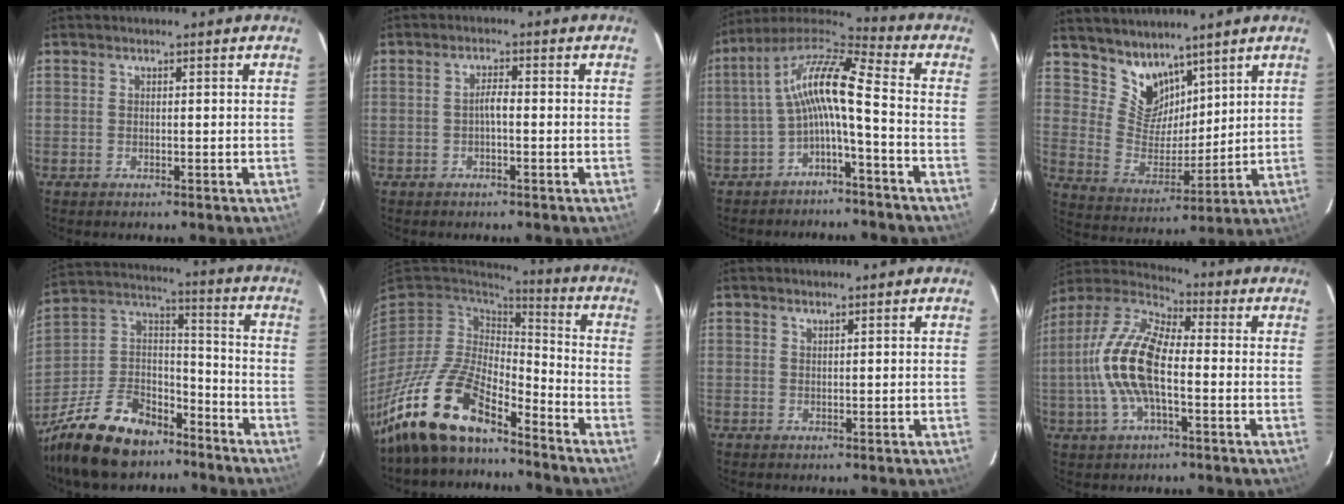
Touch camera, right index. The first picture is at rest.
{"total": 1.8, "force": [-0.6, 0.4, 1.6], "torque": [-0.032, 0.008, -0.010]}
{"total": 11.6, "force": [-2.1, 1.7, 11.3], "torque": [-0.231, 0.023, -0.045]}
{"total": 9.6, "force": [7.5, 5.4, 2.6], "torque": [-0.045, 0.001, 0.153]}
{"total": 22.2, "force": [-15.5, 11.3, 11.3], "torque": [-0.254, 0.024, -0.256]}
{"total": 17.0, "force": [-12.7, 5.9, 9.6], "torque": [-0.199, -0.015, -0.242]}
{"total": 0.7, "force": [0.6, 0.1, 0.2], "torque": [-0.004, 0.001, 0.012]}
{"total": 15.0, "force": [-2.2, 6.1, 13.5], "torque": [-0.280, 0.008, -0.051]}